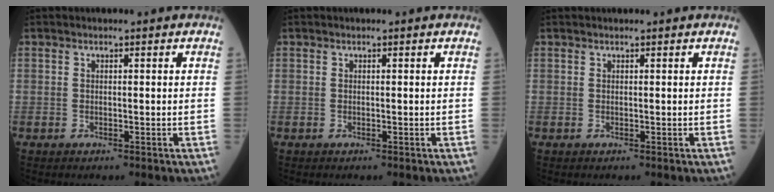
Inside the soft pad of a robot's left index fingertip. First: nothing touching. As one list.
[{"total": 0.0}, {"total": 0.6, "force": [0.6, 0.0, 0.2], "torque": [-0.006, 0.012, 0.011]}]